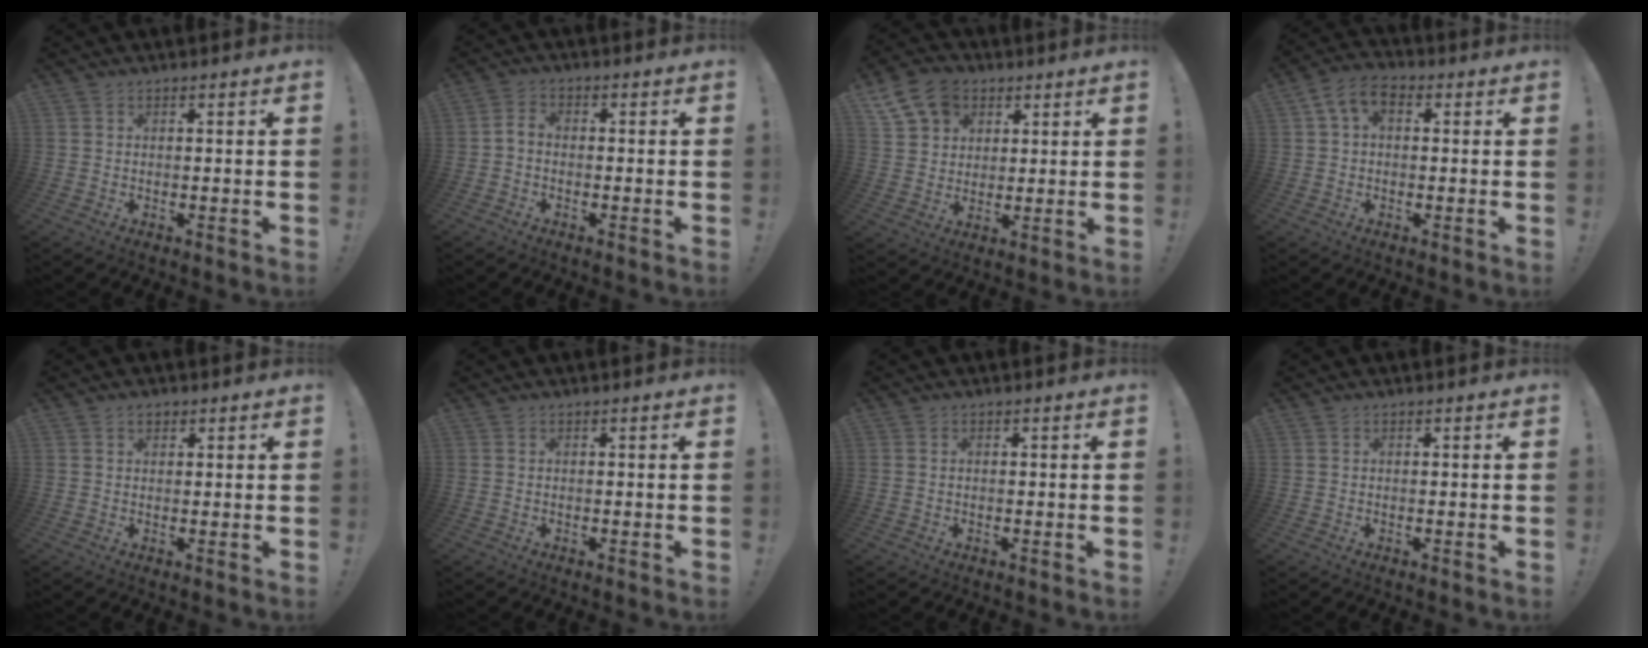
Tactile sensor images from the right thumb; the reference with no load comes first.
{"total": 2.4, "force": [-1.4, 1.3, 1.4], "torque": [-0.030, 0.006, -0.027]}
{"total": 12.5, "force": [6.2, 9.5, 5.1], "torque": [-0.078, -0.028, 0.125]}
{"total": 6.8, "force": [1.5, 4.4, 5.0], "torque": [-0.088, 0.006, 0.034]}
{"total": 1.8, "force": [1.0, 1.3, 0.7], "torque": [-0.001, -0.003, 0.017]}
{"total": 0.0}
{"total": 0.6, "force": [-0.1, 0.5, 0.1], "torque": [-0.005, 0.004, -0.001]}
{"total": 0.0}